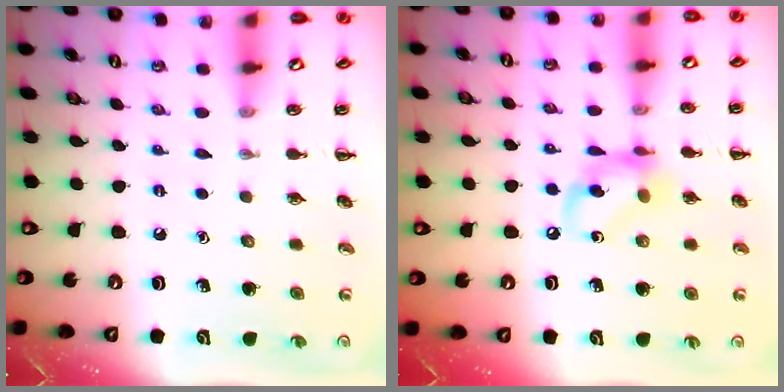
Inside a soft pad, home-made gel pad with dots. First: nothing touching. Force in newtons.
{"total": 10.7, "press": 10.5, "slide": 2.0}